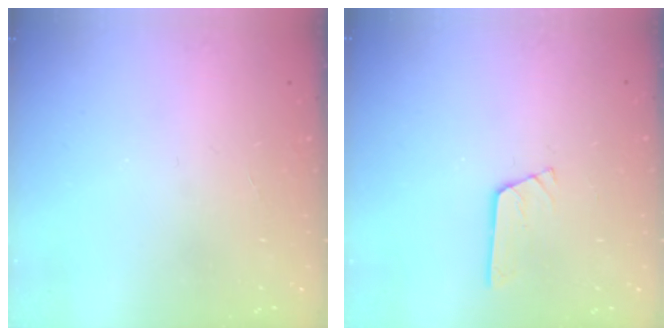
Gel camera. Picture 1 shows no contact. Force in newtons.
{"total": 3.1, "press": 3.1, "slide": 0.1}